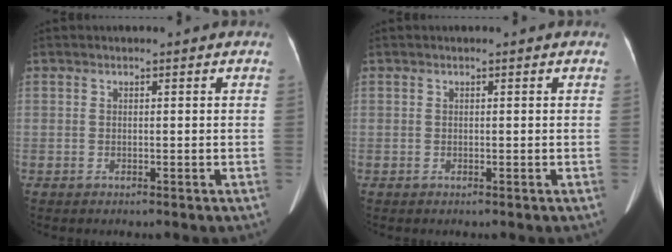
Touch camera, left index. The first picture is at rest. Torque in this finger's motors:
{"motor_torque": [0.03, 0.03, 0.00, 0.00]}